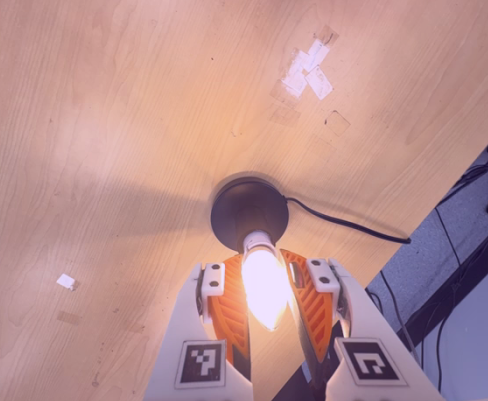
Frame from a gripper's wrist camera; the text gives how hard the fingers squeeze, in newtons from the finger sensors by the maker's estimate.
{"total": 13.8, "left": 13.4, "right": 14.2}